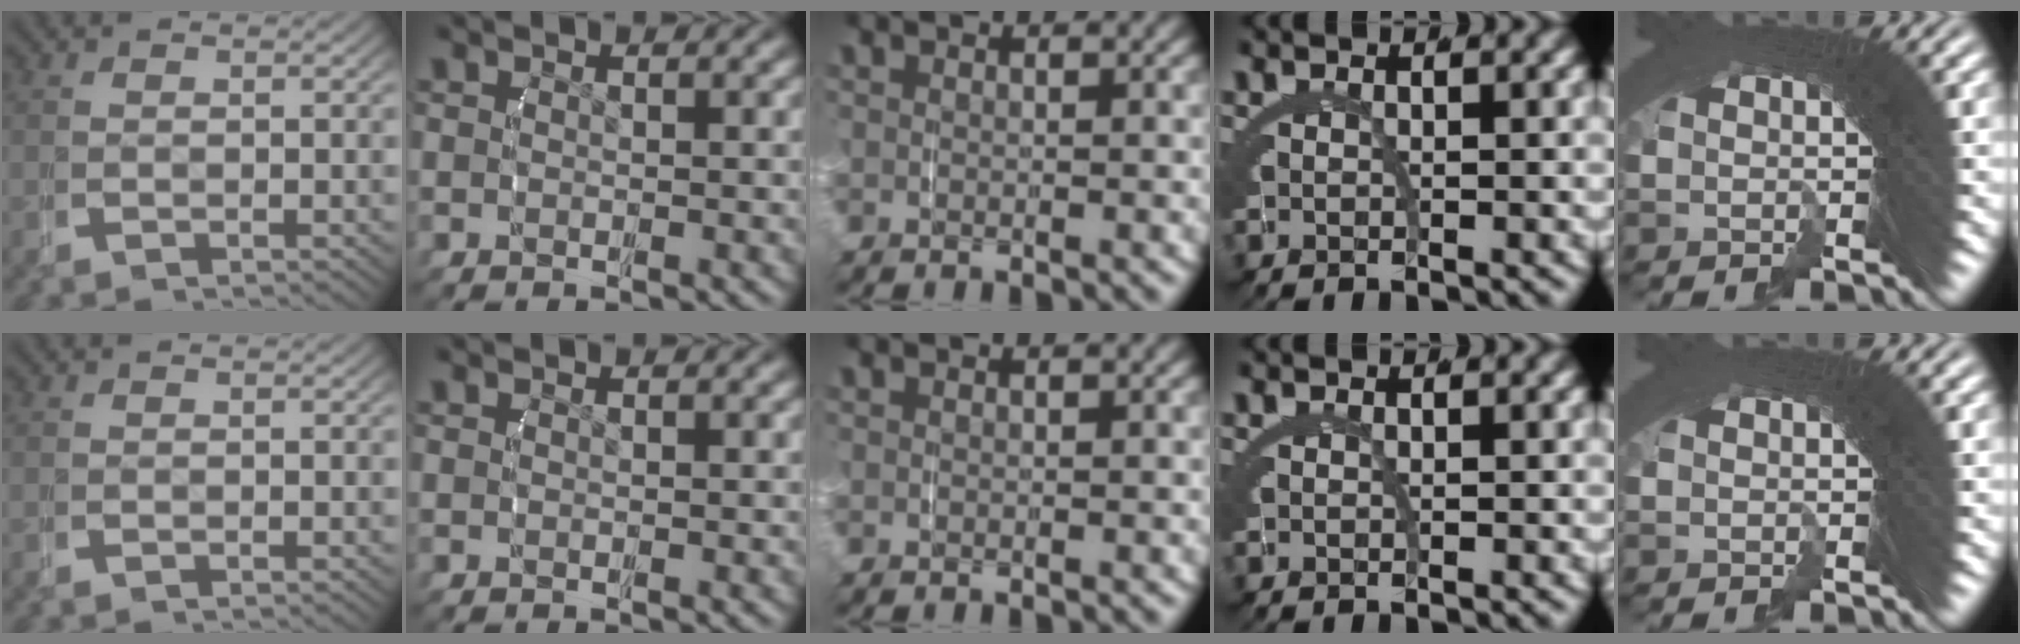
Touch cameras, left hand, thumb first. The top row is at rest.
{}